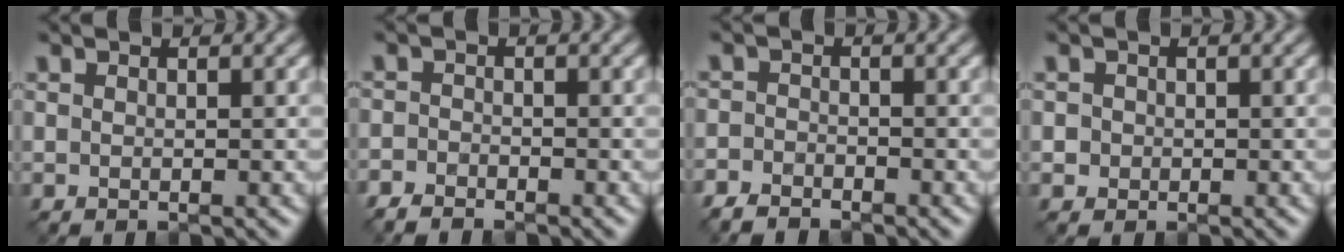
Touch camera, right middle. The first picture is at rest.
{"total": 2.1, "force": [-1.9, 0.8, 0.4], "torque": [-0.006, -0.001, -0.043]}
{"total": 2.5, "force": [-2.3, 1.0, 0.5], "torque": [-0.008, -0.001, -0.051]}
{"total": 1.0, "force": [0.0, 1.0, 0.2], "torque": [0.006, -0.003, -0.001]}